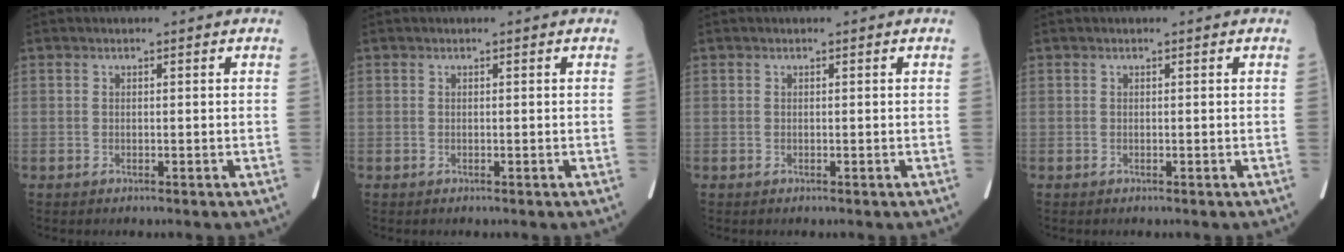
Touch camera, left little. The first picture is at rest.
{"total": 0.0}
{"total": 0.0}
{"total": 0.0}